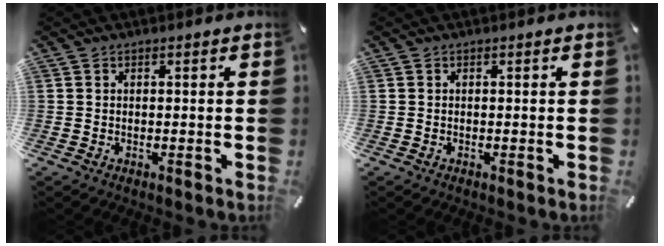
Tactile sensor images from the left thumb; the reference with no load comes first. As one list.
[{"total": 0.0}]